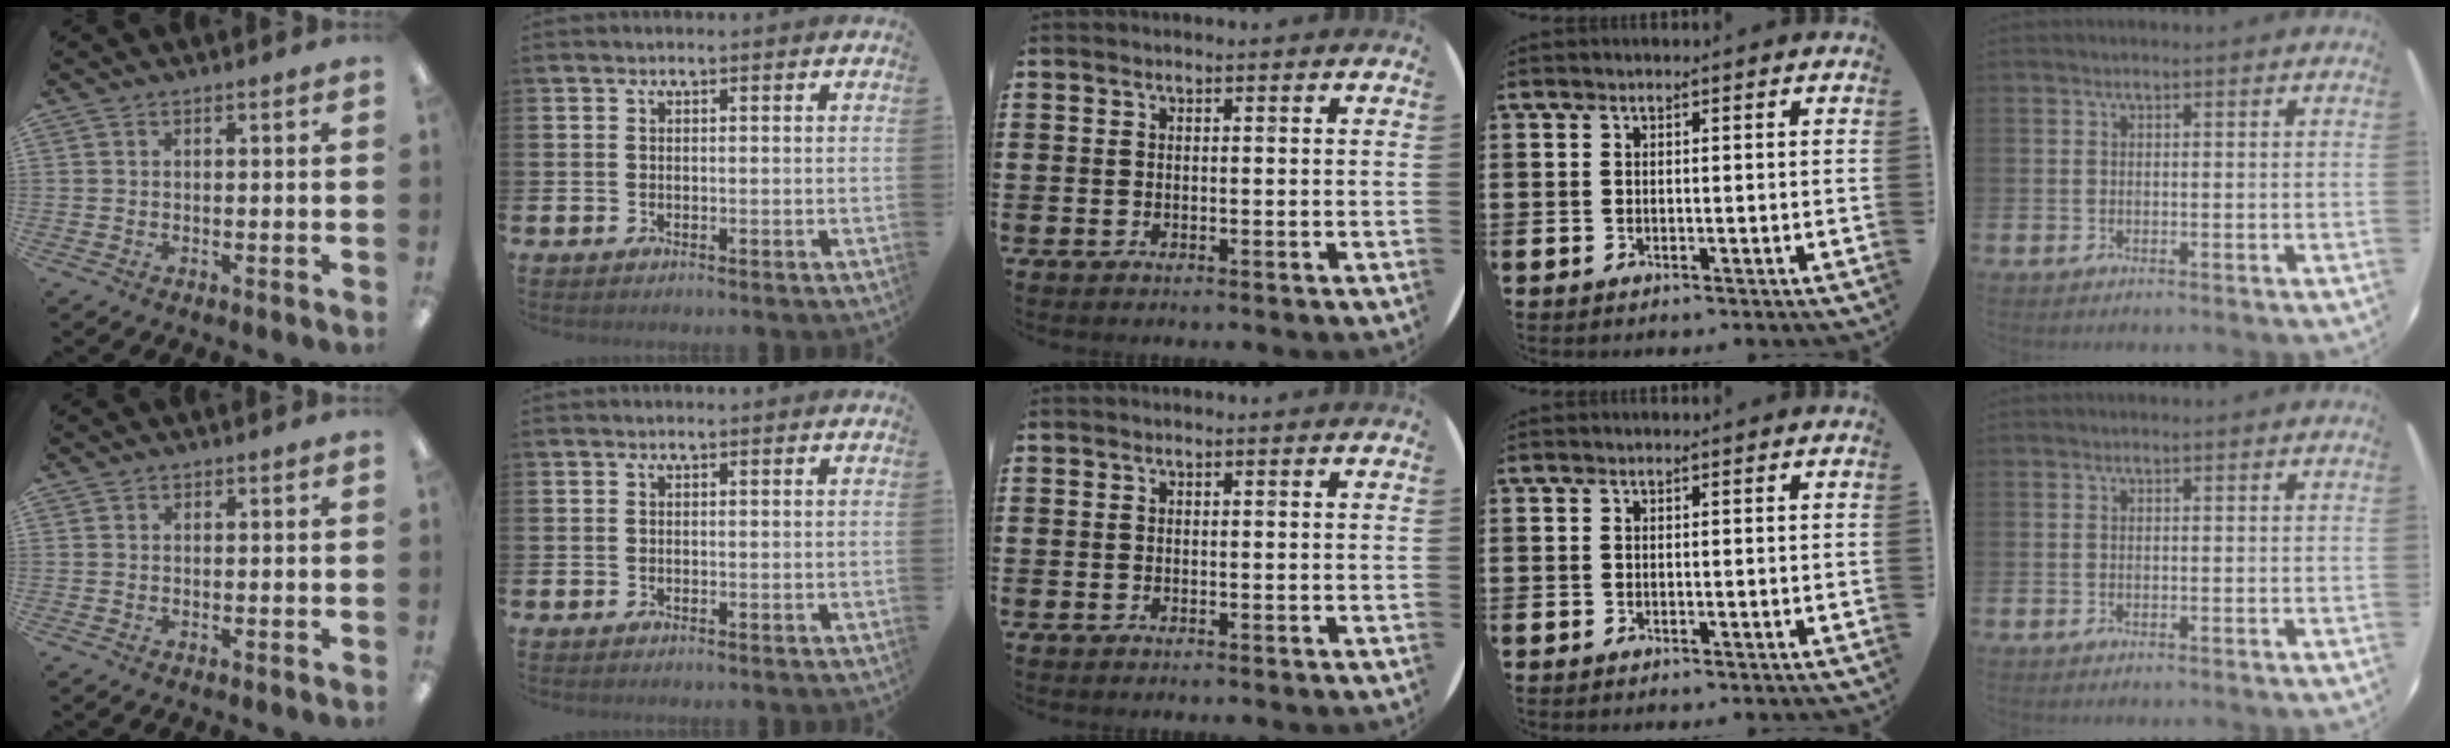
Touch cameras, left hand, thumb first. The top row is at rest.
{}